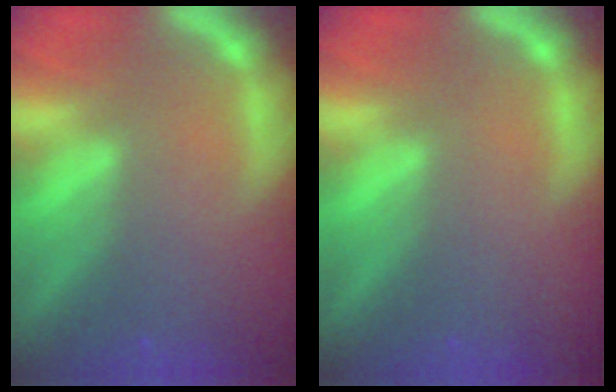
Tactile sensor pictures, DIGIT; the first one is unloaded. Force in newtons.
{"total": 0.0}